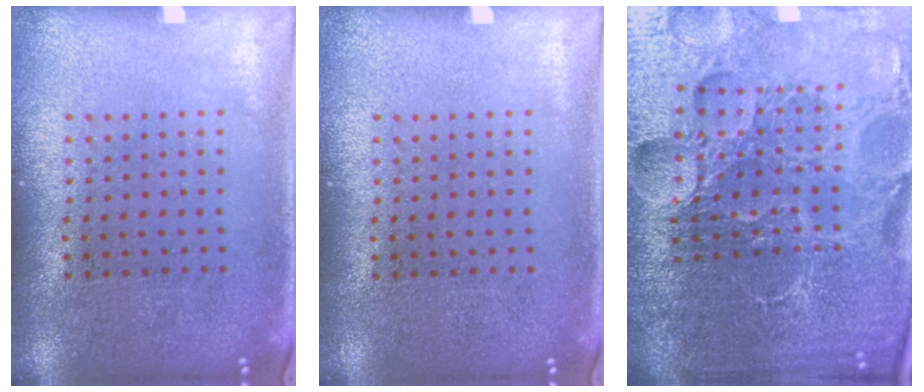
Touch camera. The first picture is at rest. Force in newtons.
{"total": 0.0}
{"total": 6.3, "press": 5.8, "slide": 2.5}